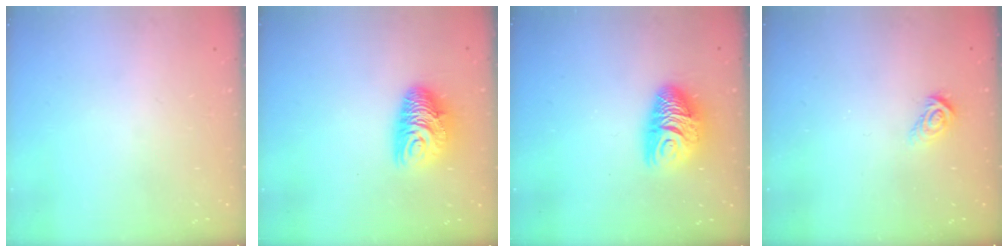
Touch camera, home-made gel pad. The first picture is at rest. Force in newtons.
{"total": 10.0, "press": 10.0, "slide": 0.6}
{"total": 10.6, "press": 10.6, "slide": 0.5}
{"total": 4.0, "press": 4.0, "slide": 0.3}